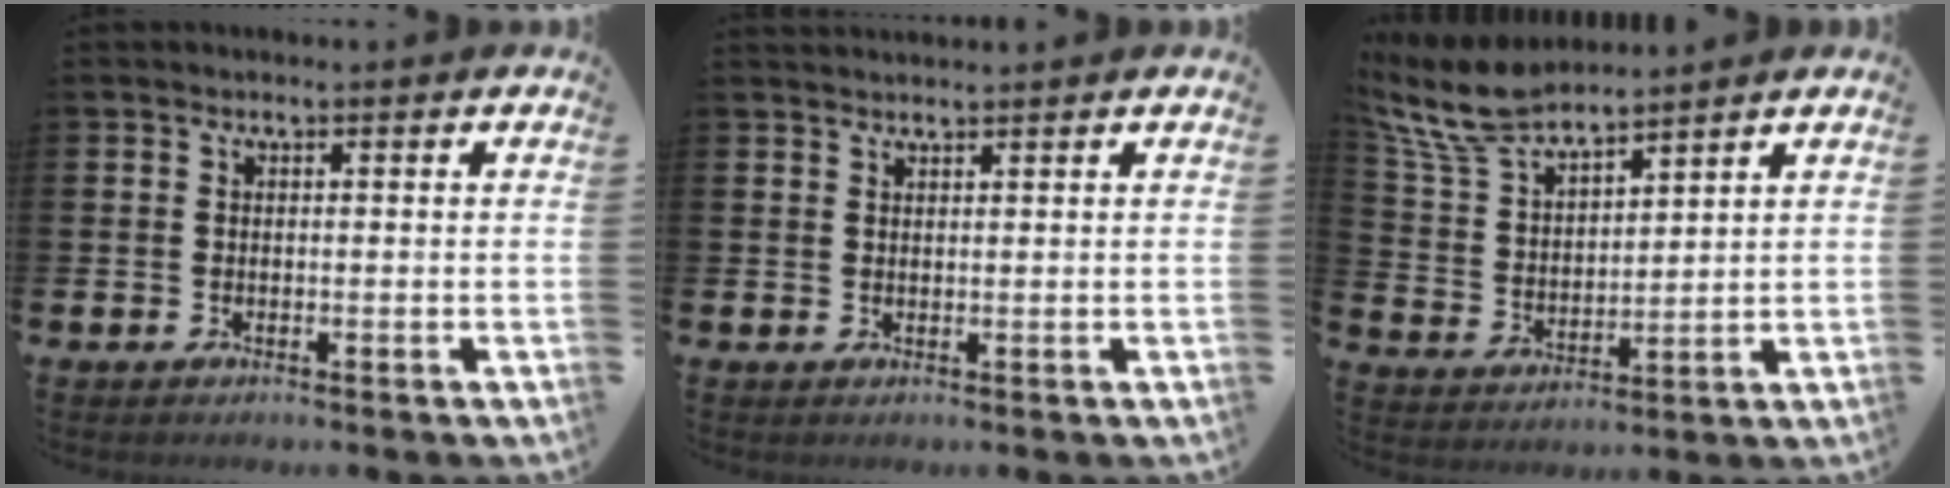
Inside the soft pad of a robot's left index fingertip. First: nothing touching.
{"total": 1.2, "force": [1.2, 0.0, 0.0], "torque": [0.002, -0.003, 0.022]}
{"total": 8.8, "force": [8.0, 2.1, 3.0], "torque": [-0.089, -0.035, 0.149]}